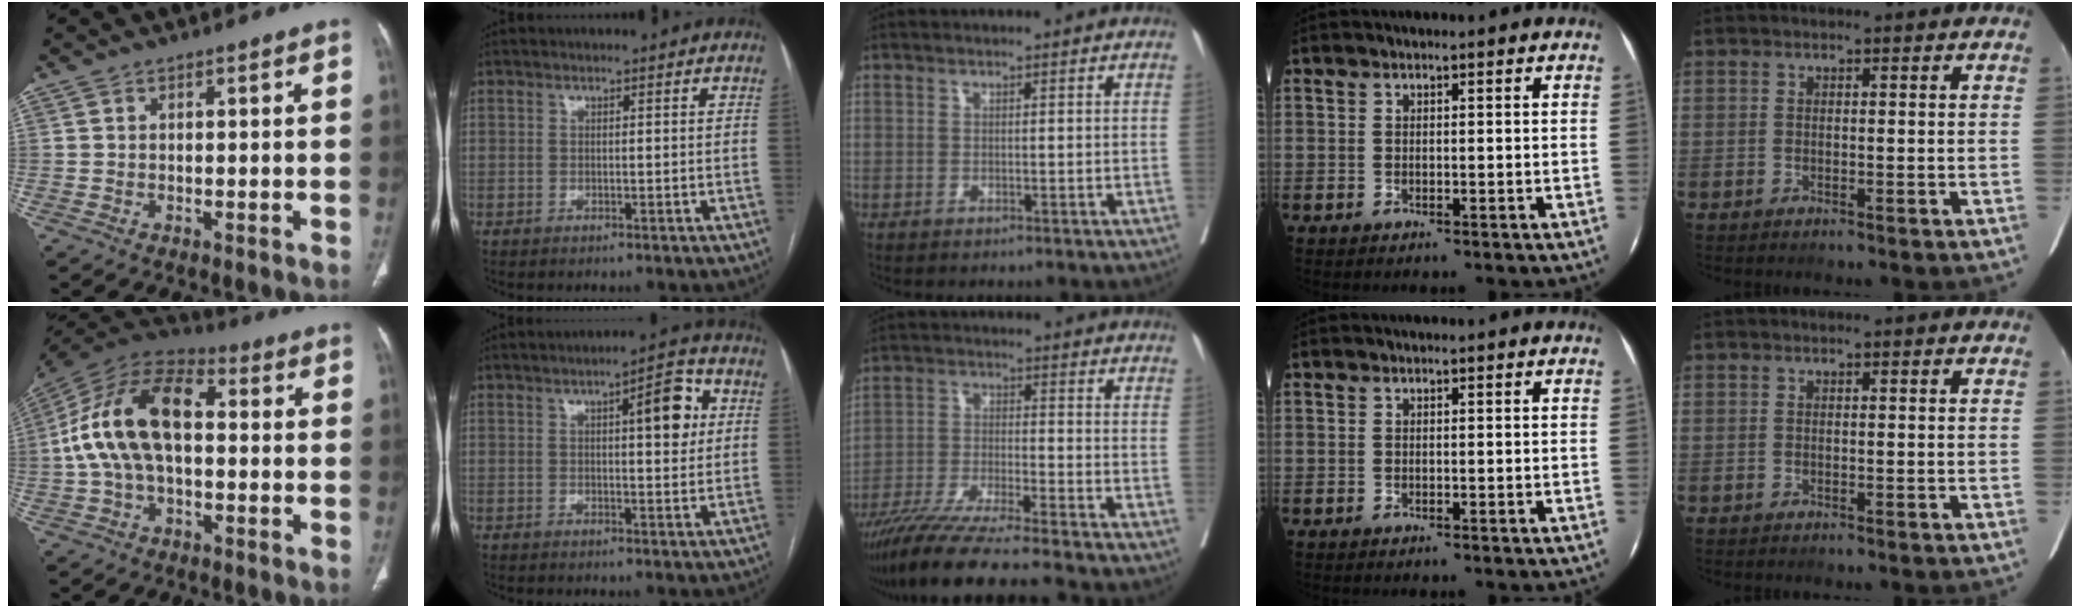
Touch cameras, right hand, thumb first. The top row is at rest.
{"thumb": {"total": 17.7, "force": [0.6, 10.2, 14.5], "torque": [-0.274, 0.043, 0.005]}, "index": {"total": 7.1, "force": [1.9, 1.8, 6.6], "torque": [-0.087, 0.012, 0.022]}, "middle": {"total": 13.3, "force": [-11.5, -1.3, 6.5], "torque": [-0.105, -0.028, -0.194]}}